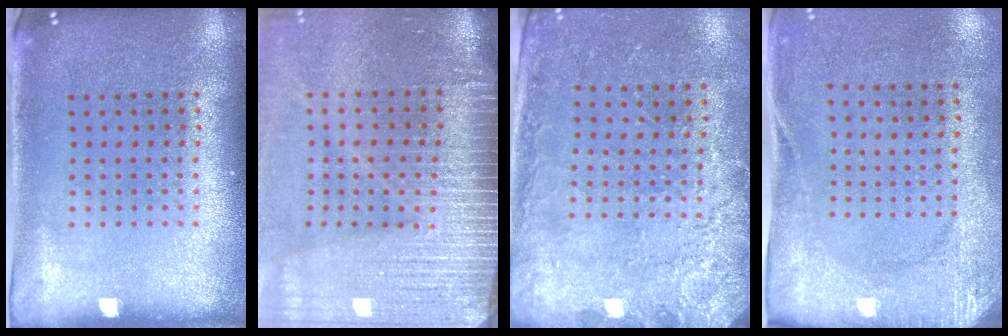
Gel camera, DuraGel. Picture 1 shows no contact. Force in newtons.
{"total": 4.3, "press": 3.7, "slide": 2.3}
{"total": 2.6, "press": 2.4, "slide": 1.1}
{"total": 2.7, "press": 2.1, "slide": 1.7}